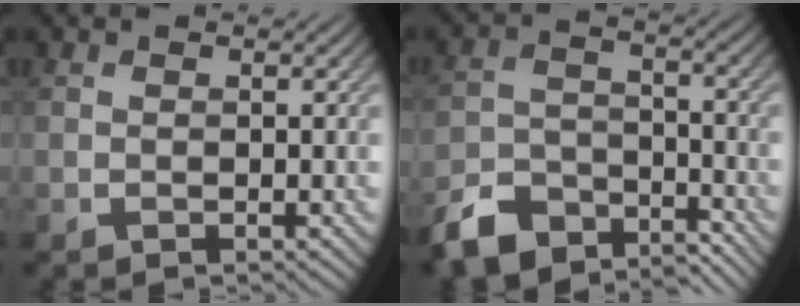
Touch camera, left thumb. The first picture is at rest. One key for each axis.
{"total": 9.3, "fx": -7.8, "fy": 3.9, "fz": 3.5, "tx": -0.074, "ty": -0.012, "tz": -0.145}